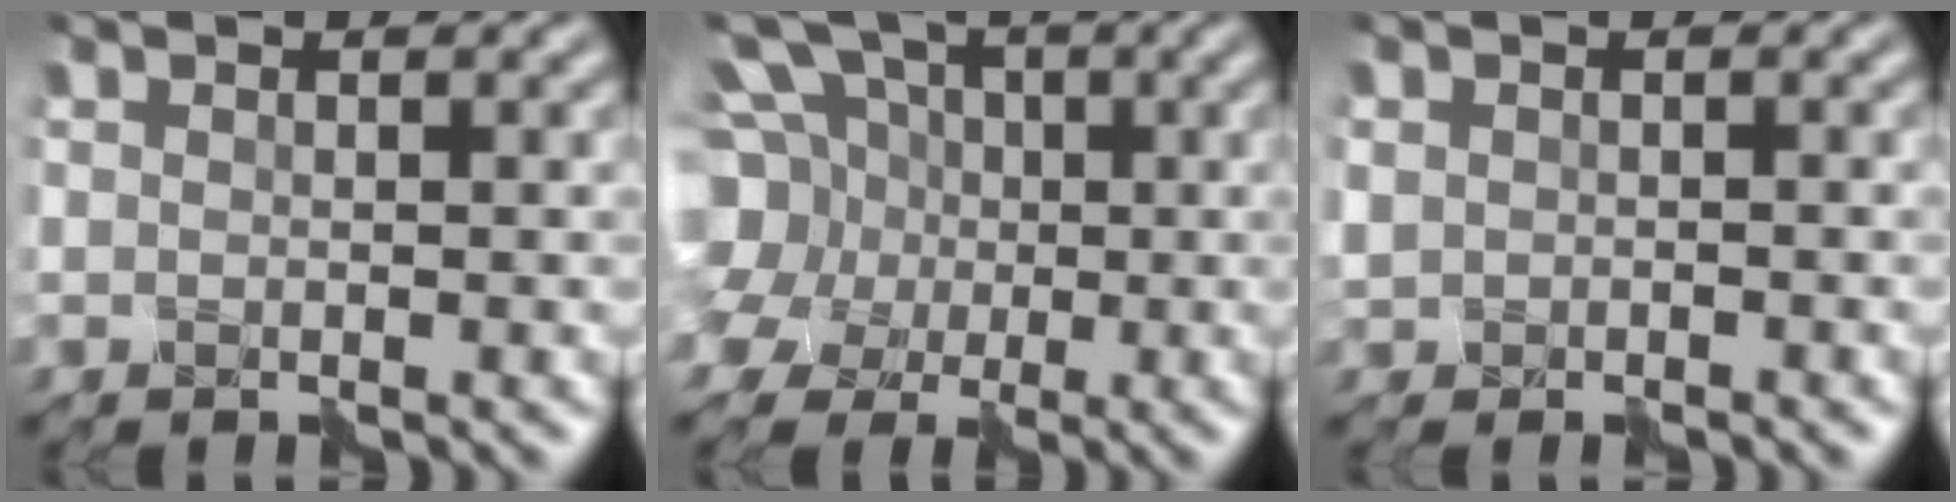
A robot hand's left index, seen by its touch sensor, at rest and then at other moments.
{"total": 12.7, "force": [0.6, 11.1, 6.2], "torque": [-0.169, 0.029, -0.024]}
{"total": 1.1, "force": [-0.5, 0.9, 0.1], "torque": [0.002, -0.003, -0.010]}